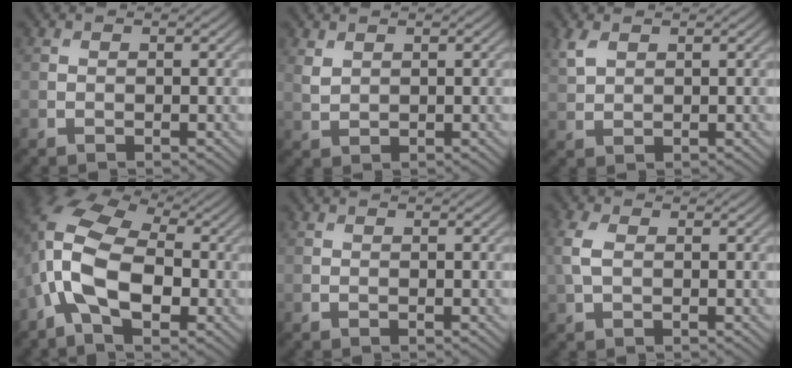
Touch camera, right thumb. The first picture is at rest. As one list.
[{"total": 1.6, "force": [1.1, 0.9, 0.8], "torque": [-0.026, -0.003, 0.027]}, {"total": 2.7, "force": [1.6, 1.5, 1.6], "torque": [-0.046, 0.002, 0.039]}, {"total": 13.9, "force": [-2.5, 8.1, 11.1], "torque": [-0.256, -0.002, -0.063]}, {"total": 0.0}, {"total": 3.5, "force": [0.4, 2.2, 2.7], "torque": [-0.085, 0.006, 0.006]}]